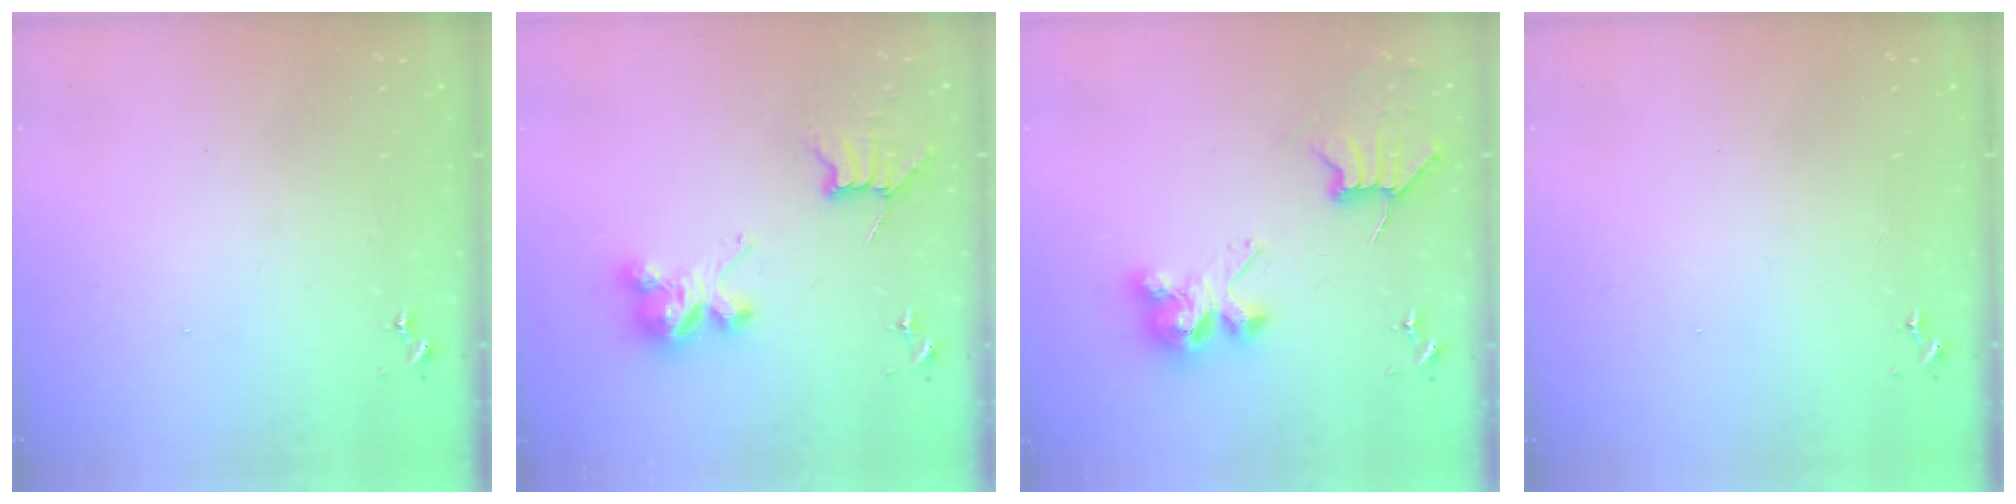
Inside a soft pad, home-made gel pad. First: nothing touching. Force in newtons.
{"total": 8.5, "press": 8.5, "slide": 0.6}
{"total": 8.2, "press": 8.2, "slide": 1.0}
{"total": 0.0}